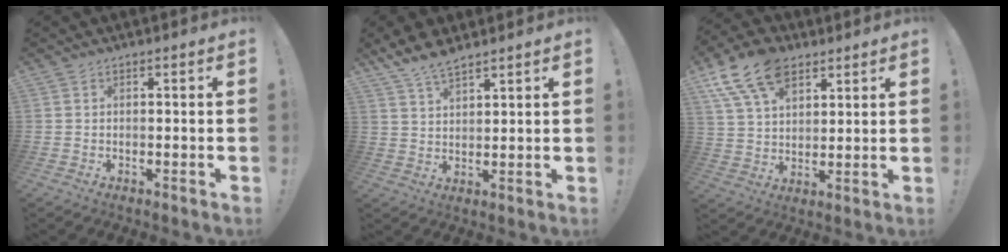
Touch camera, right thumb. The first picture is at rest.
{"total": 6.9, "force": [5.9, 1.9, 3.1], "torque": [-0.056, -0.032, 0.110]}
{"total": 14.8, "force": [8.5, 9.0, 8.0], "torque": [-0.159, -0.032, 0.160]}